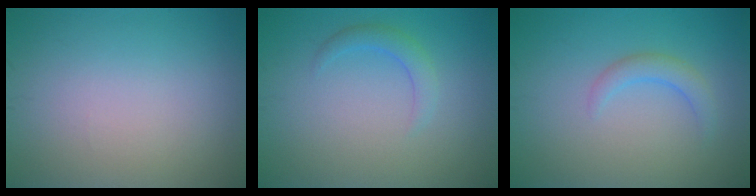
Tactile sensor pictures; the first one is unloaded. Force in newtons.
{"total": 1.8, "press": 1.8, "slide": 0.2}
{"total": 1.9, "press": 1.9, "slide": 0.3}